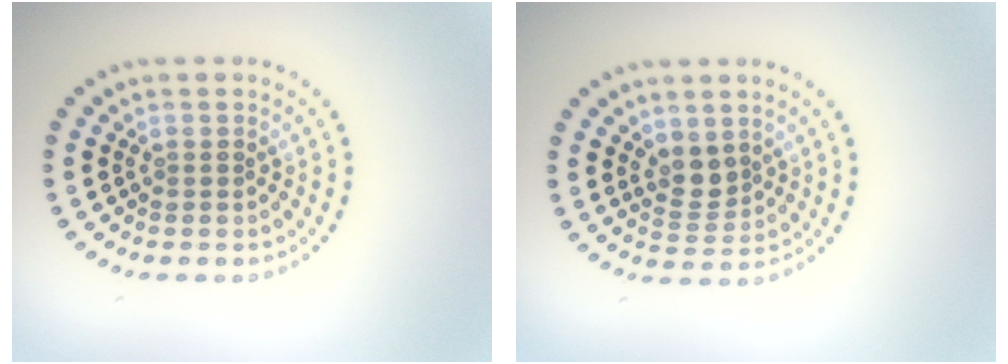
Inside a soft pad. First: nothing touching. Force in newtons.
{"total": 2.1, "press": 1.8, "slide": 1.2}